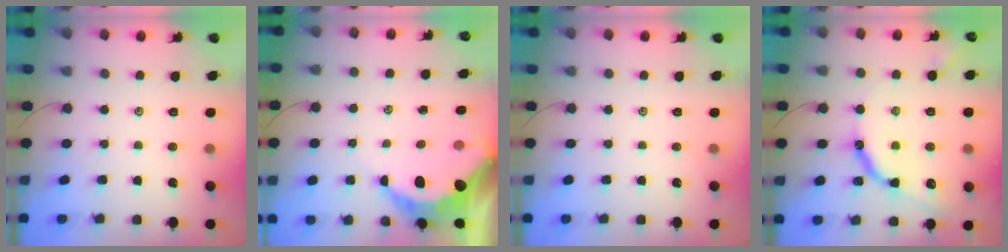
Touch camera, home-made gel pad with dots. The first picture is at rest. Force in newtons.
{"total": 8.6, "press": 8.6, "slide": 0.5}
{"total": 0.0}
{"total": 11.1, "press": 11.1, "slide": 0.8}